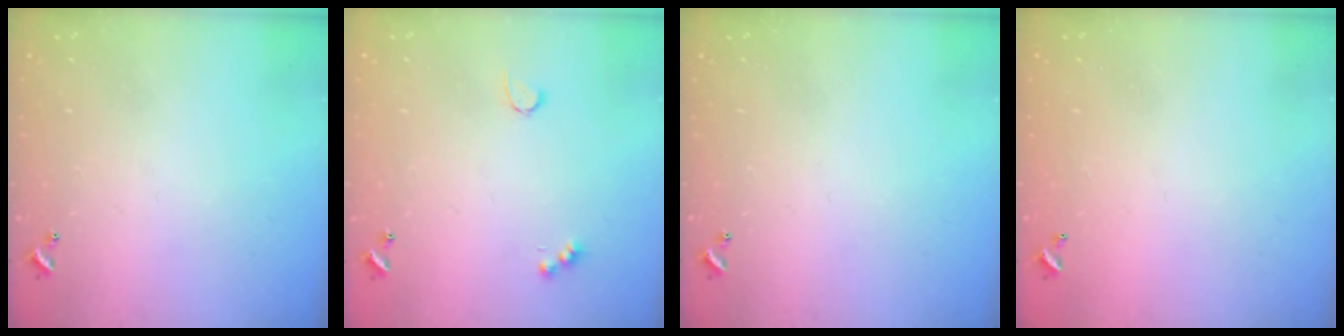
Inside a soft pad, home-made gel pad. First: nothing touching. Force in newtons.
{"total": 2.6, "press": 2.5, "slide": 0.5}
{"total": 0.0}
{"total": 2.8, "press": 2.8, "slide": 0.1}